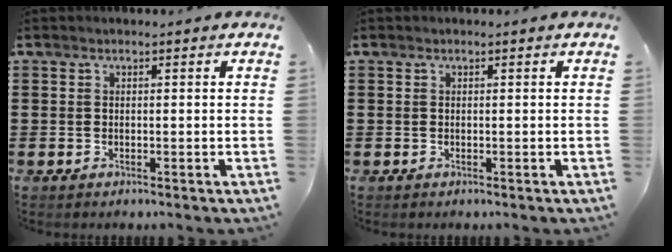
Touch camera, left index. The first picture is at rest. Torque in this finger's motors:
{"motor_torque": [-0.01, 0.00, 0.00, 0.00]}